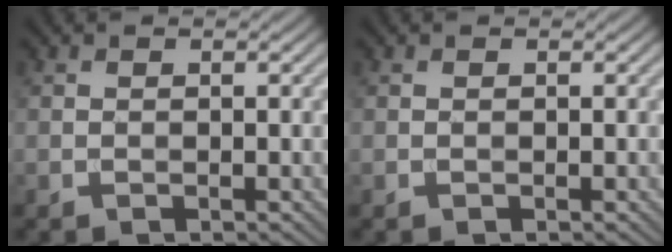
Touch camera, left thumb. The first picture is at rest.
{"total": 0.0}